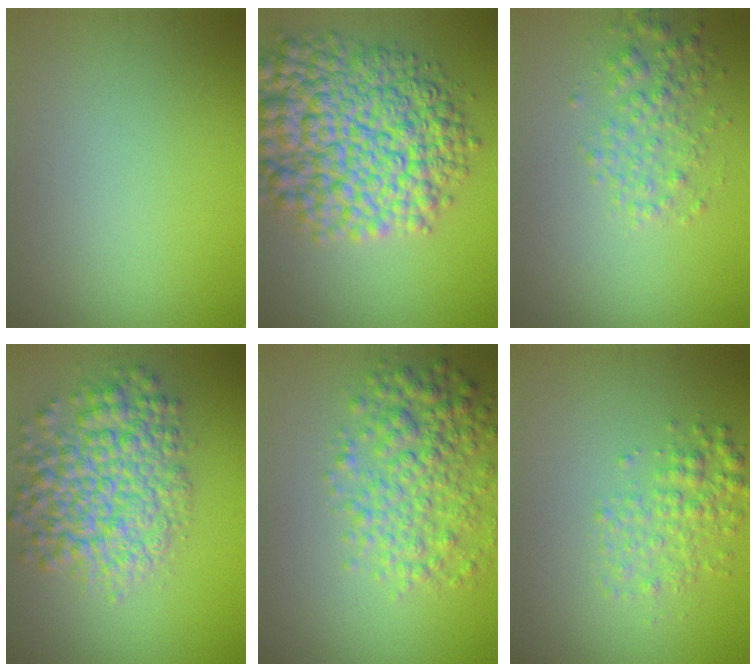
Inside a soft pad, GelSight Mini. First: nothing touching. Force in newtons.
{"total": 12.2, "press": 12.2, "slide": 0.3}
{"total": 2.6, "press": 2.6, "slide": 0.0}
{"total": 7.5, "press": 7.5, "slide": 0.3}
{"total": 5.2, "press": 5.2, "slide": 0.1}
{"total": 2.8, "press": 2.8, "slide": 0.1}